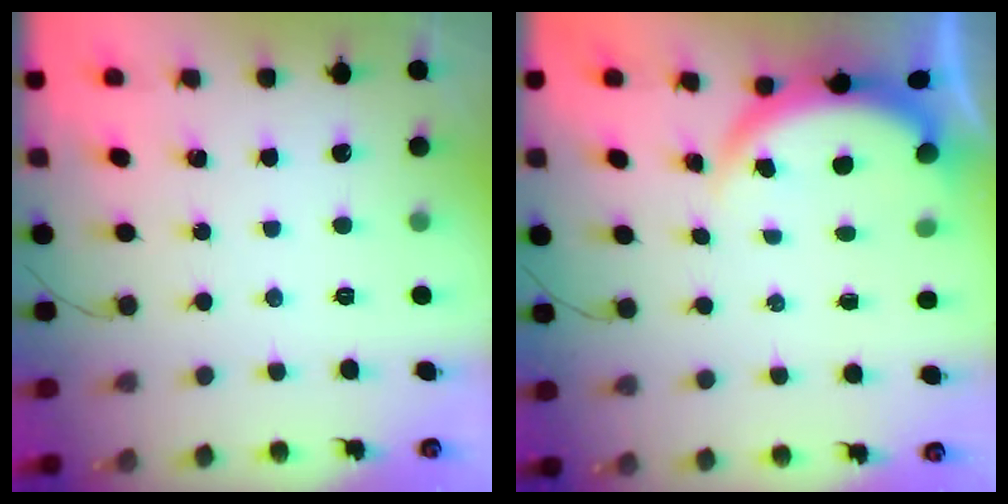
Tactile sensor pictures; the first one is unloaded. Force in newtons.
{"total": 3.9, "press": 3.9, "slide": 0.2}